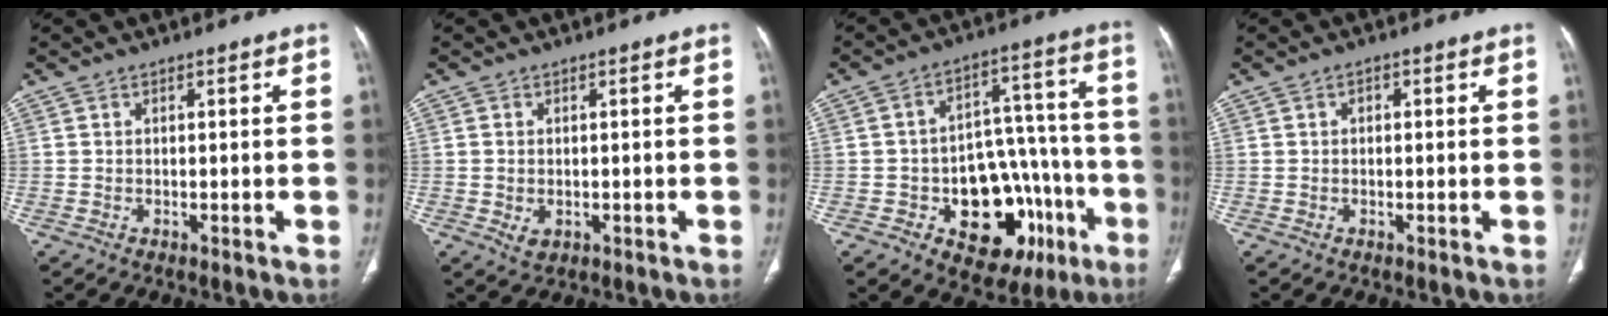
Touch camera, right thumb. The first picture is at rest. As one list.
[{"total": 2.6, "force": [-0.4, 1.9, 1.7], "torque": [-0.029, -0.001, 0.001]}, {"total": 21.1, "force": [-8.2, 13.0, 14.6], "torque": [-0.152, 0.063, -0.099]}, {"total": 1.1, "force": [0.3, 0.7, 0.8], "torque": [-0.009, 0.004, 0.003]}]